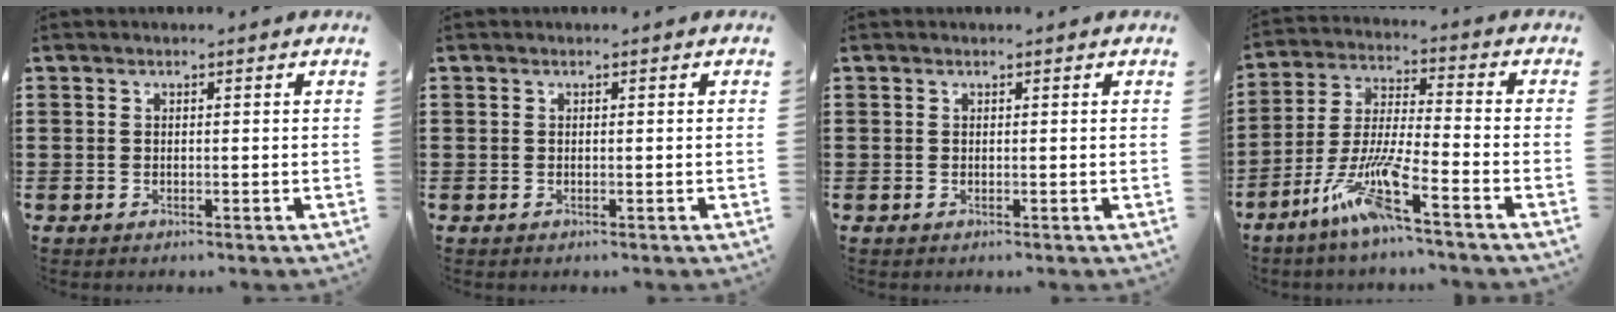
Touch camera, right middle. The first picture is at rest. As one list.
[{"total": 0.0}, {"total": 0.0}, {"total": 9.8, "force": [-6.8, 0.4, 7.1], "torque": [-0.160, -0.015, -0.135]}]